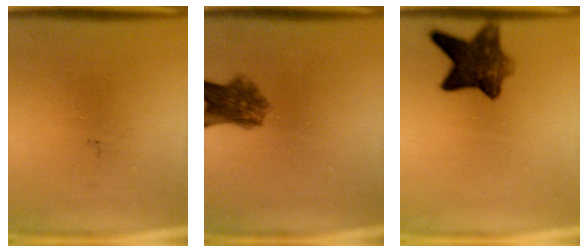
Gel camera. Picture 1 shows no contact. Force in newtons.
{"total": 6.1}
{"total": 8.2}